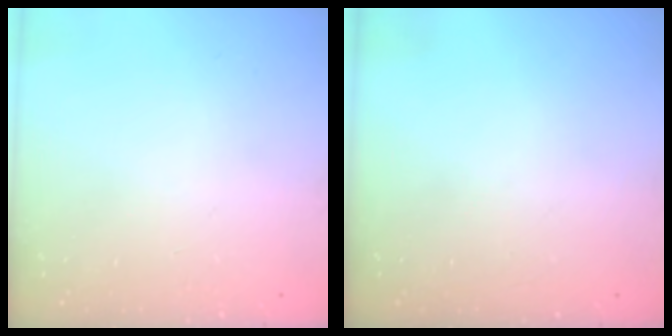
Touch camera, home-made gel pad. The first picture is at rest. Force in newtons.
{"total": 0.0}